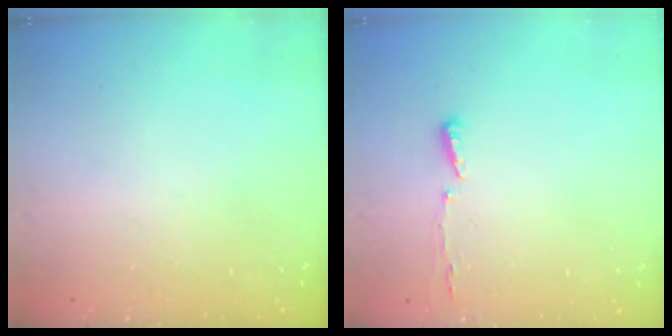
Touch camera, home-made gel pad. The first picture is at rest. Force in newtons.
{"total": 3.4, "press": 3.3, "slide": 0.9}